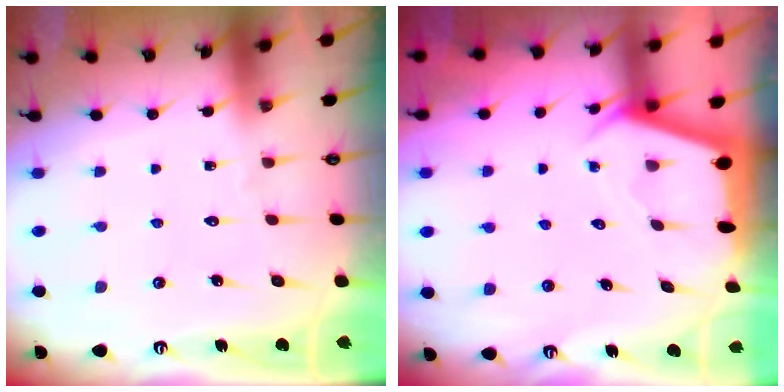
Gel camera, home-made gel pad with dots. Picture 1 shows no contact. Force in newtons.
{"total": 2.3, "press": 2.3, "slide": 0.3}